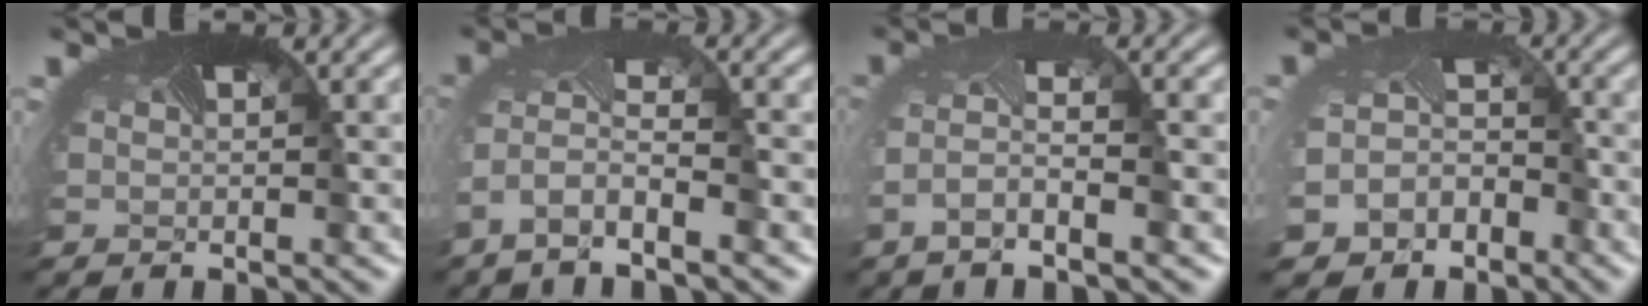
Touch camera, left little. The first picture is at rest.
{"total": 4.3, "force": [-2.8, 1.0, 3.2], "torque": [-0.081, -0.006, -0.056]}
{"total": 3.7, "force": [-1.8, 0.7, 3.1], "torque": [-0.074, -0.006, -0.036]}
{"total": 5.1, "force": [-3.7, 3.2, 1.1], "torque": [-0.019, -0.015, -0.052]}